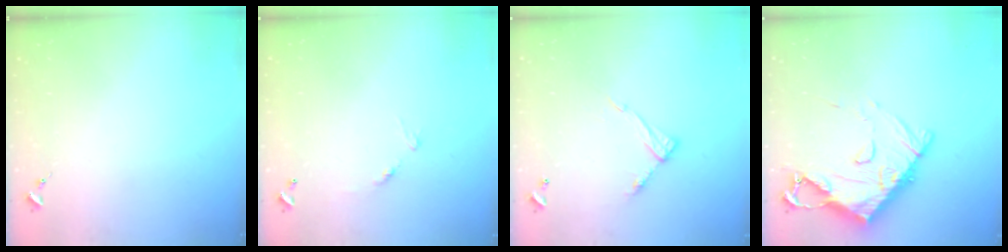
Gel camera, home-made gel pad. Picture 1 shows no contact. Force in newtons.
{"total": 7.0, "press": 7.0, "slide": 0.5}
{"total": 9.4, "press": 9.4, "slide": 0.5}
{"total": 15.2, "press": 15.1, "slide": 1.6}